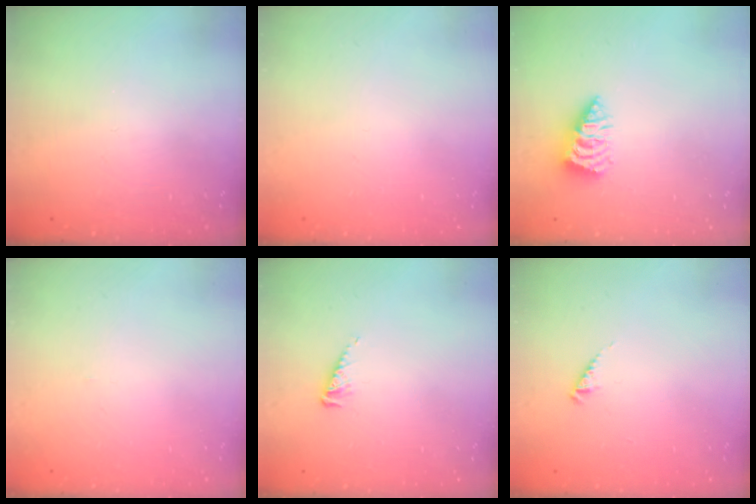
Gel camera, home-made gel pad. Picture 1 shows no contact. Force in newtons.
{"total": 0.0}
{"total": 2.6, "press": 2.6, "slide": 0.1}
{"total": 0.0}
{"total": 4.4, "press": 4.4, "slide": 0.6}
{"total": 2.3, "press": 2.3, "slide": 0.4}